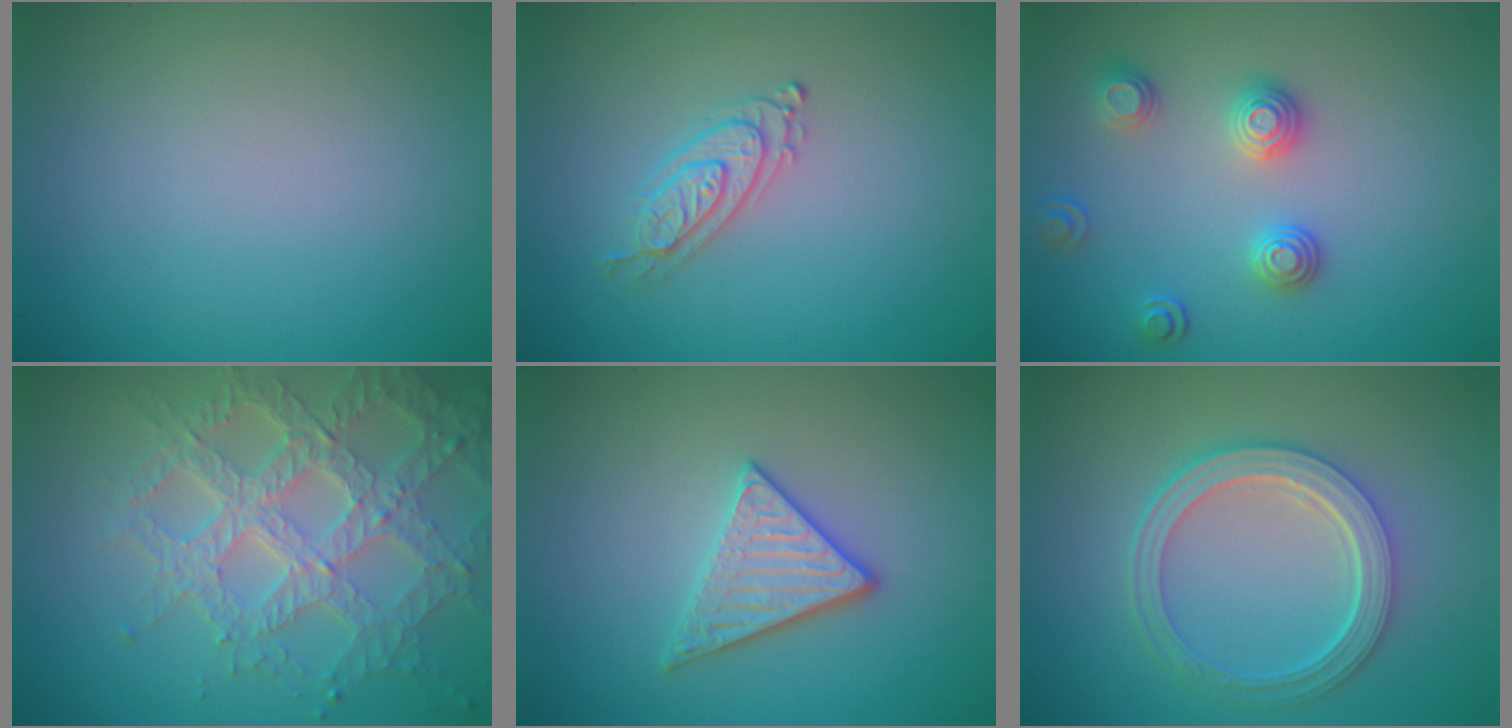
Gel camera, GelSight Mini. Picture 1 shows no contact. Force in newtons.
{"total": 2.2, "press": 2.1, "slide": 0.6}
{"total": 2.7, "press": 2.6, "slide": 0.9}
{"total": 7.2, "press": 5.3, "slide": 4.8}
{"total": 3.0, "press": 2.9, "slide": 0.8}
{"total": 5.2, "press": 3.9, "slide": 3.5}